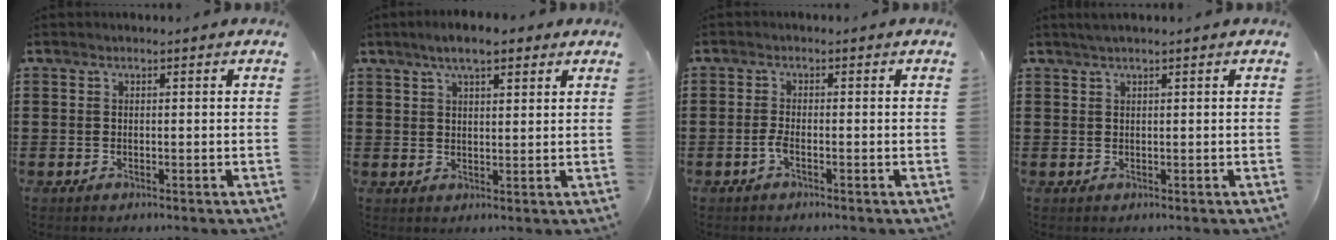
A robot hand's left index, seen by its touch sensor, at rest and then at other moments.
{"total": 5.3, "force": [3.6, 1.6, 3.5], "torque": [-0.076, 0.008, 0.064]}
{"total": 1.5, "force": [-0.8, 0.2, 1.3], "torque": [-0.032, -0.001, -0.017]}
{"total": 0.8, "force": [0.5, -0.1, 0.6], "torque": [-0.011, 0.001, 0.009]}